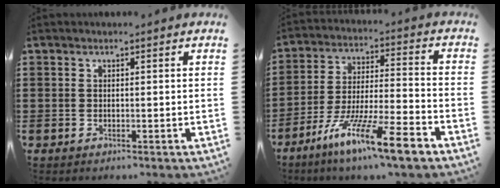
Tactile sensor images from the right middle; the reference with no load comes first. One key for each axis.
{"total": 12.2, "fx": -9.1, "fy": 1.1, "fz": 8.1, "tx": -0.150, "ty": 0.014, "tz": -0.170}